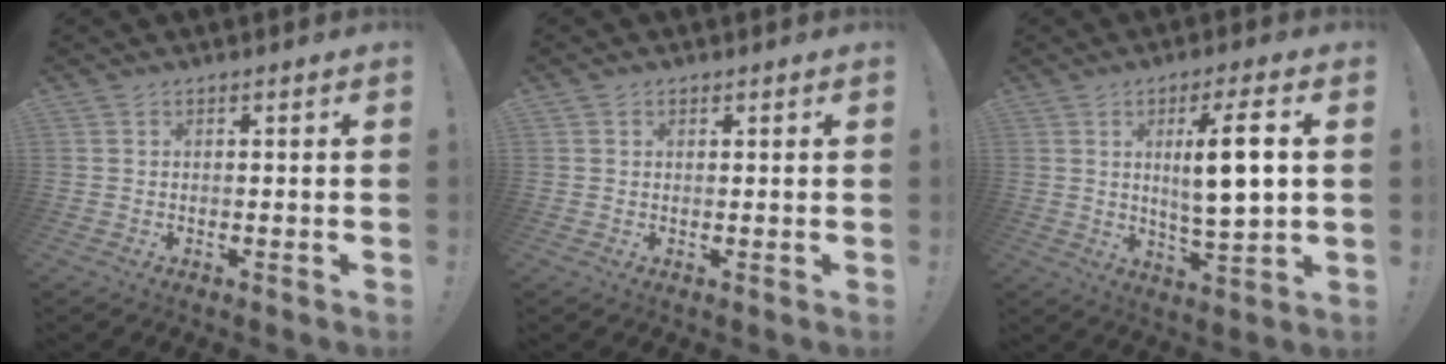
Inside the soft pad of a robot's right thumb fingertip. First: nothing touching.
{"total": 0.8, "force": [0.5, 0.6, 0.1], "torque": [0.004, -0.002, 0.009]}
{"total": 11.3, "force": [2.4, 1.6, 10.9], "torque": [-0.178, -0.004, 0.033]}